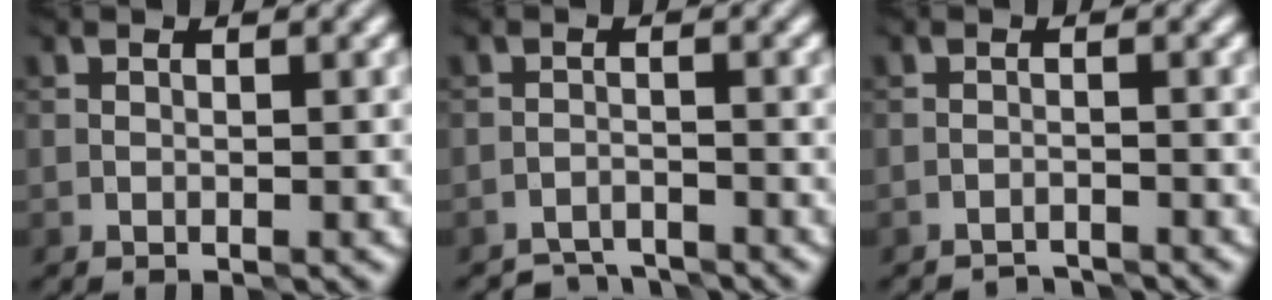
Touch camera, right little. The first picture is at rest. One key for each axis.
{"total": 3.9, "fx": -3.8, "fy": 0.8, "fz": 0.5, "tx": -0.005, "ty": -0.008, "tz": -0.071}
{"total": 2.5, "fx": -2.4, "fy": 0.2, "fz": 0.2, "tx": 0.000, "ty": -0.004, "tz": -0.048}